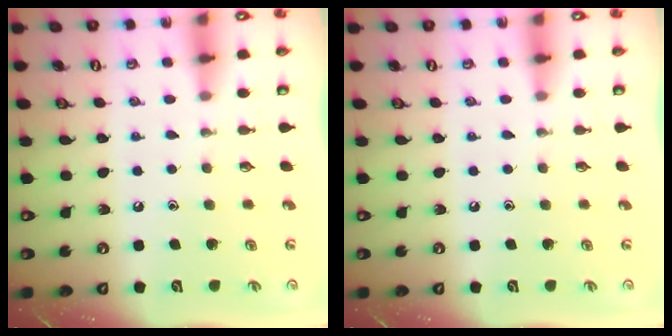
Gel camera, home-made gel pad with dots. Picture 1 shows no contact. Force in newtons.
{"total": 0.0}